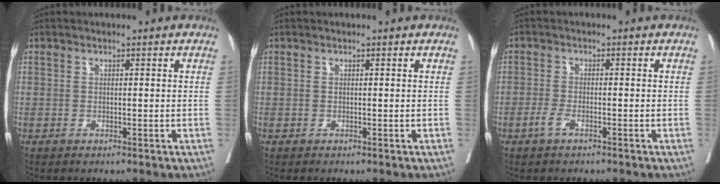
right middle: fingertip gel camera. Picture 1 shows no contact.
{"total": 0.0}
{"total": 2.0, "force": [-1.2, 0.6, 1.5], "torque": [-0.037, -0.001, -0.025]}